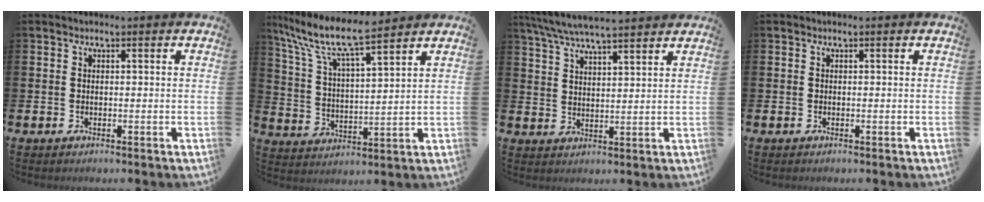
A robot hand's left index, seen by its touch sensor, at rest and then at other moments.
{"total": 9.1, "force": [8.1, 1.1, 4.0], "torque": [-0.113, -0.047, 0.139]}
{"total": 6.6, "force": [6.2, 0.4, 2.2], "torque": [-0.062, -0.026, 0.112]}
{"total": 0.0}